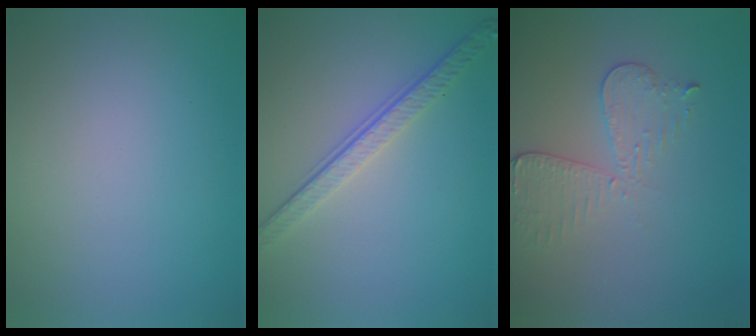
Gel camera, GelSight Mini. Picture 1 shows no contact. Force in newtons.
{"total": 3.7, "press": 2.8, "slide": 2.5}
{"total": 2.9, "press": 2.7, "slide": 1.2}